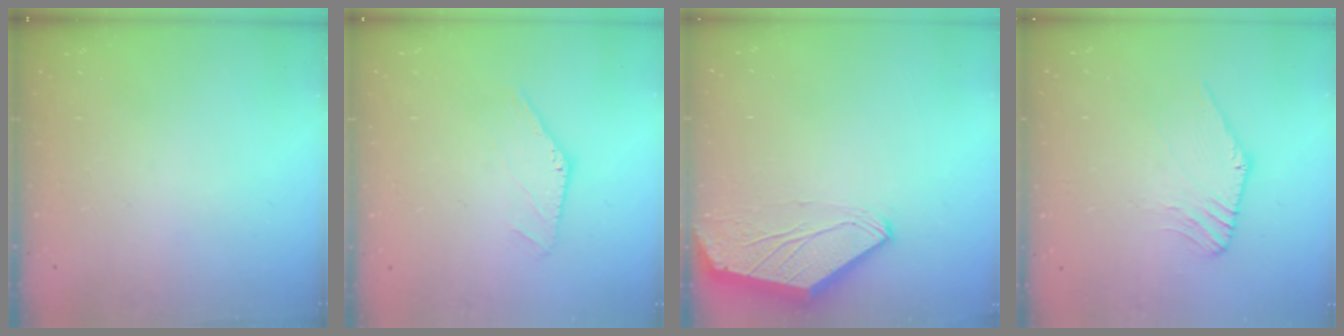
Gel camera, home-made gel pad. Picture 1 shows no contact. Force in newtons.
{"total": 0.0}
{"total": 0.0}
{"total": 1.0, "press": 1.0, "slide": 0.2}